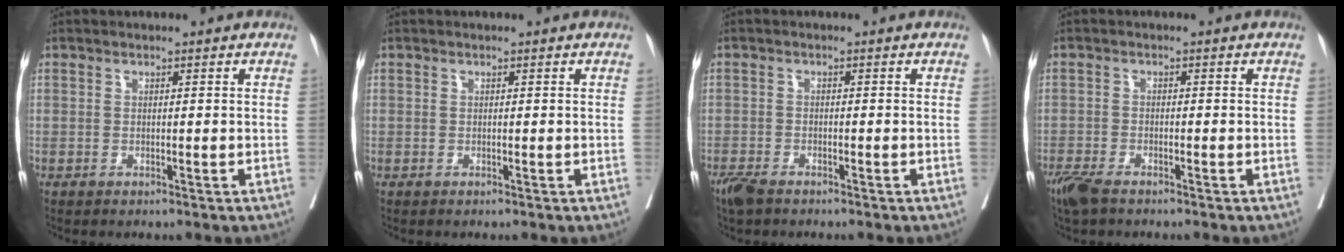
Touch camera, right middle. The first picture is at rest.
{"total": 0.0}
{"total": 3.3, "force": [-2.7, 0.9, 1.7], "torque": [-0.035, -0.008, -0.047]}
{"total": 4.1, "force": [-3.2, 1.0, 2.3], "torque": [-0.049, -0.010, -0.057]}